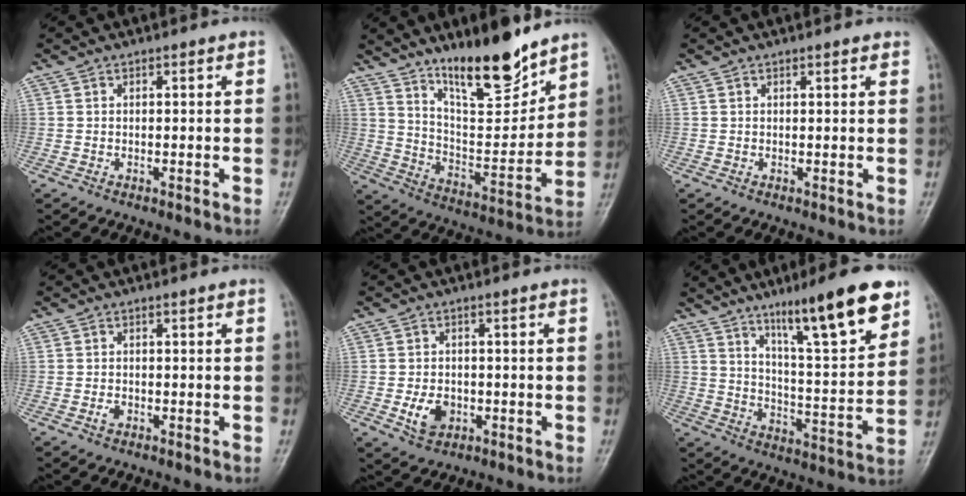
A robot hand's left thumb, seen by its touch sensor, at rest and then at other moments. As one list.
[{"total": 15.7, "force": [11.9, 4.2, 9.4], "torque": [-0.117, -0.090, 0.209]}, {"total": 1.3, "force": [1.0, 0.3, 0.8], "torque": [-0.008, -0.002, 0.011]}, {"total": 1.1, "force": [-0.4, 0.7, 0.7], "torque": [-0.015, 0.003, -0.008]}, {"total": 4.9, "force": [-1.2, 3.6, 3.1], "torque": [-0.045, 0.002, -0.015]}, {"total": 18.0, "force": [11.4, 2.9, 13.6], "torque": [-0.186, -0.061, 0.184]}]